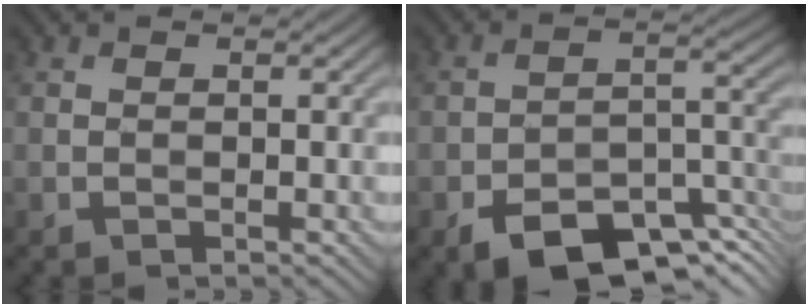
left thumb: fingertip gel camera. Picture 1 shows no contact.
{"total": 9.6, "force": [-6.4, 4.3, 5.8], "torque": [-0.084, -0.009, -0.113]}